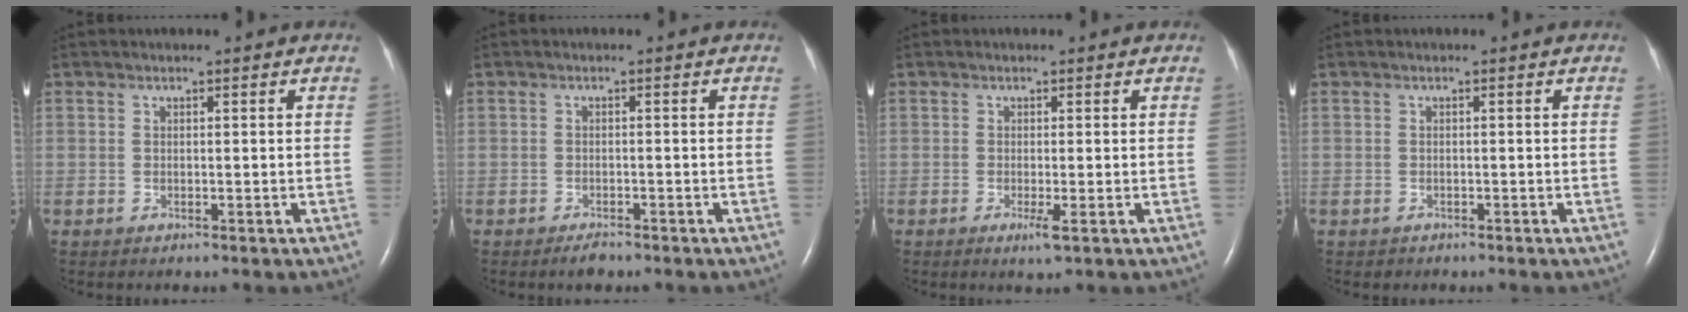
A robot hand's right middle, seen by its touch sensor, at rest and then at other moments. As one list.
[{"total": 1.6, "force": [-1.3, 0.5, 0.8], "torque": [-0.019, -0.002, -0.018]}, {"total": 1.8, "force": [-0.7, -0.1, 1.6], "torque": [-0.028, -0.006, -0.011]}, {"total": 0.5, "force": [-0.4, 0.4, 0.0], "torque": [-0.010, 0.001, -0.007]}]